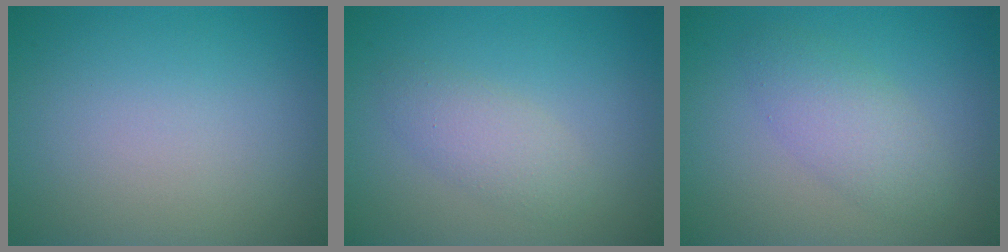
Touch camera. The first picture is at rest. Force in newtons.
{"total": 2.3, "press": 2.3, "slide": 0.1}
{"total": 3.0, "press": 3.0, "slide": 0.1}